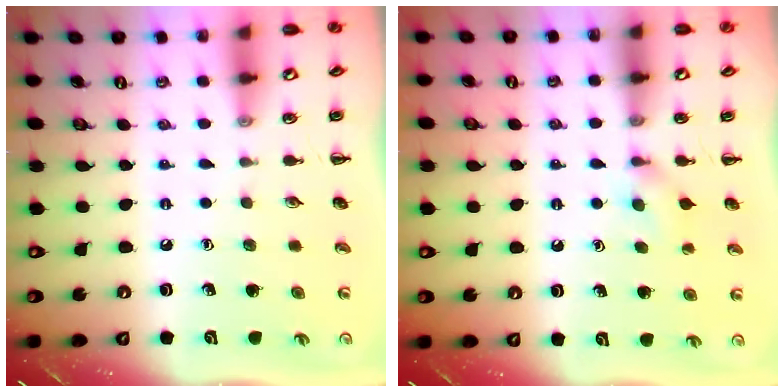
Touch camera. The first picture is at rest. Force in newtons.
{"total": 5.3, "press": 5.0, "slide": 1.6}